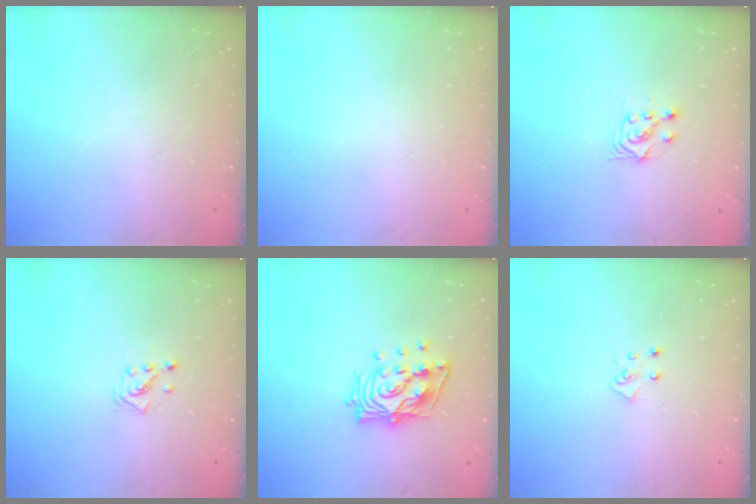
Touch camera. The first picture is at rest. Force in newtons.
{"total": 0.0}
{"total": 4.0, "press": 3.8, "slide": 1.1}
{"total": 1.4, "press": 1.4, "slide": 0.1}
{"total": 14.9, "press": 14.8, "slide": 2.0}
{"total": 4.9, "press": 4.8, "slide": 0.4}